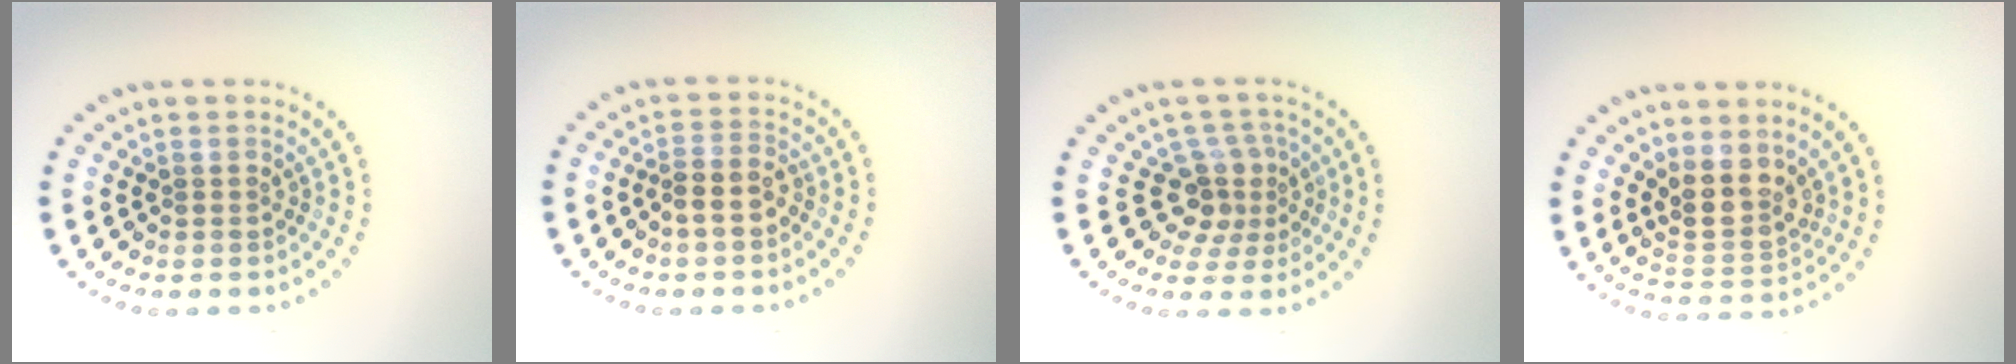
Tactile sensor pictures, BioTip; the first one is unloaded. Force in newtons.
{"total": 2.3, "press": 2.1, "slide": 0.9}
{"total": 3.2, "press": 2.2, "slide": 2.3}
{"total": 3.6, "press": 2.9, "slide": 2.2}